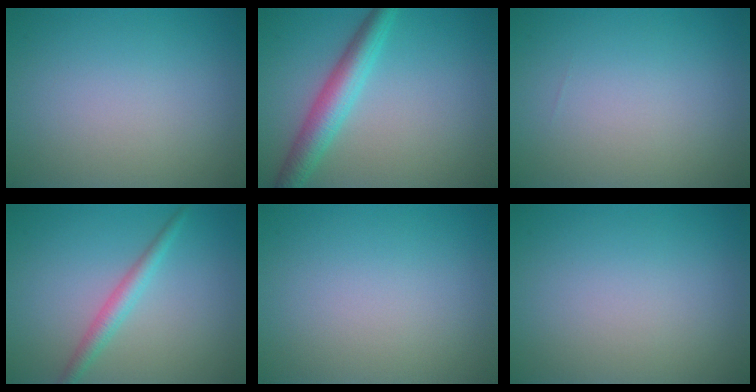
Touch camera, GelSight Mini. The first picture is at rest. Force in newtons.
{"total": 5.0, "press": 5.0, "slide": 0.3}
{"total": 0.0}
{"total": 2.2, "press": 2.2, "slide": 0.0}
{"total": 0.0}
{"total": 0.0}